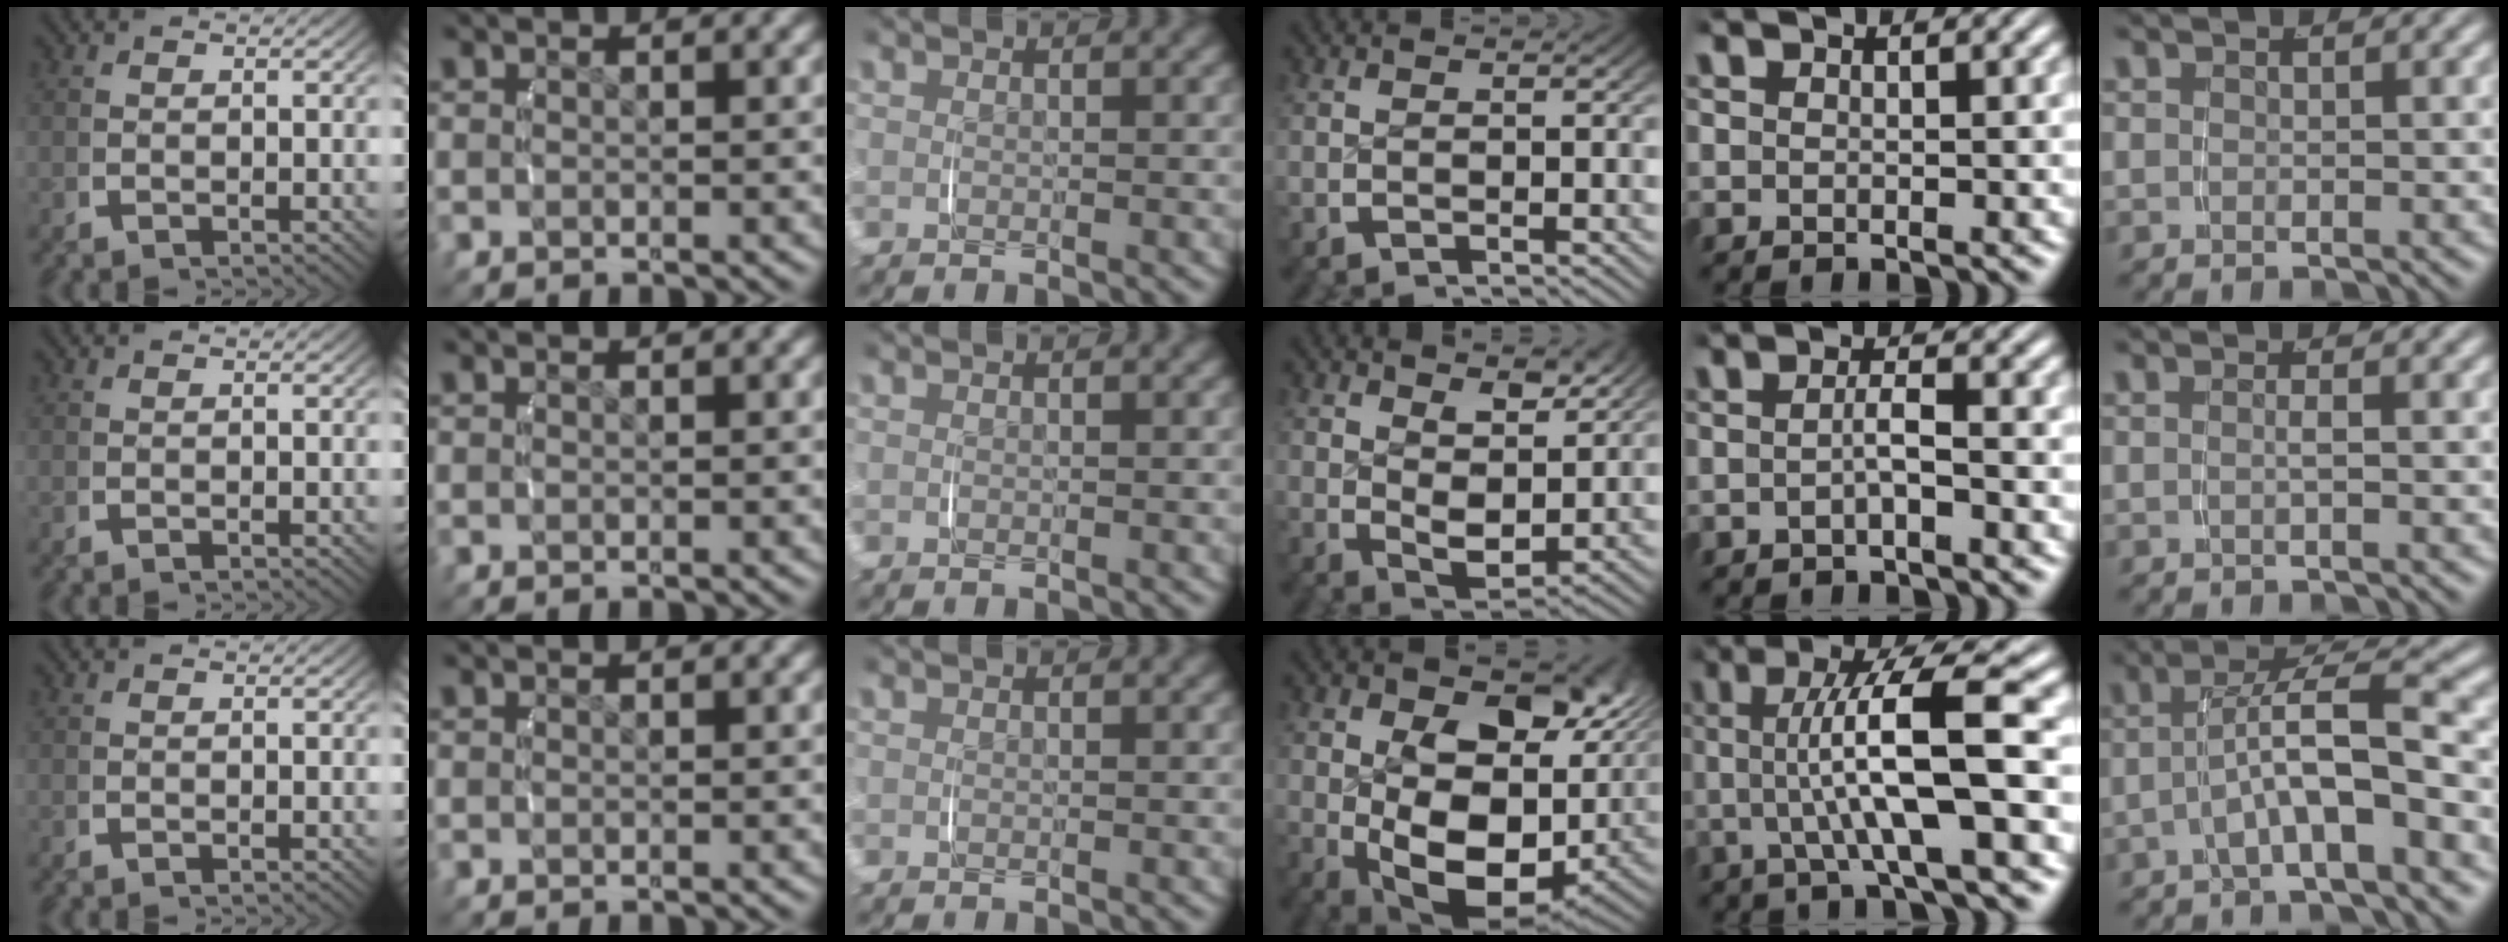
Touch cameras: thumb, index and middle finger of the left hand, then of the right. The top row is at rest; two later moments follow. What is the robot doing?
{"motion": "lift_and_place", "object": "camera"}